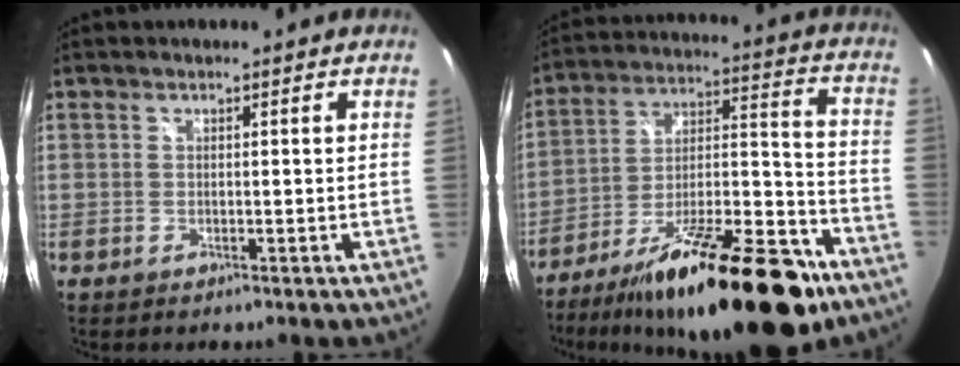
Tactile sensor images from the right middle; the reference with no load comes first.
{"total": 28.4, "force": [-18.7, 8.5, 19.6], "torque": [-0.310, -0.012, -0.285]}